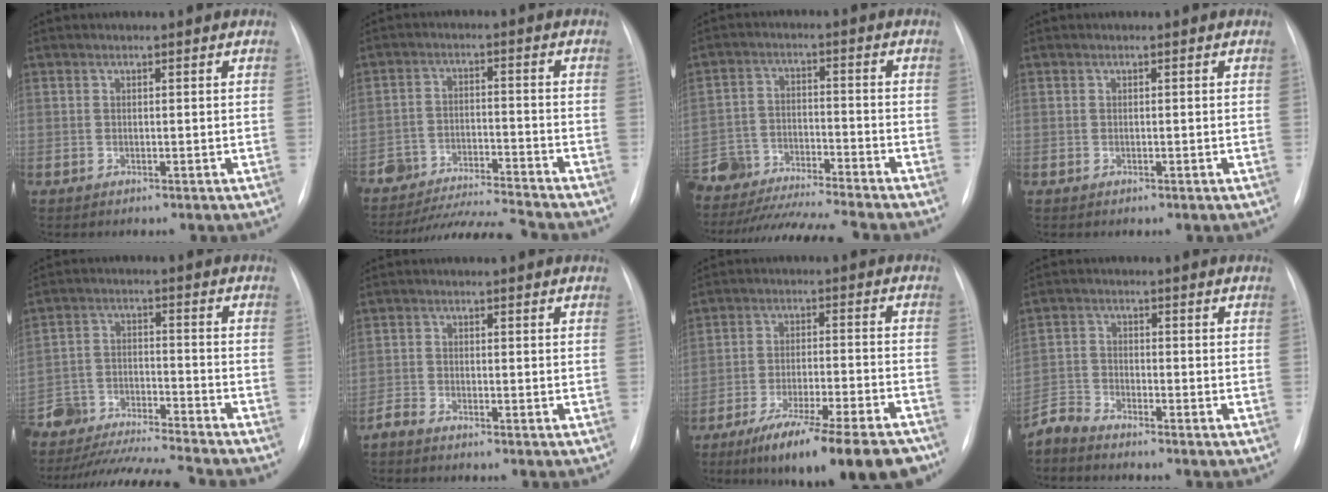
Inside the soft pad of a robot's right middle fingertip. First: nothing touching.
{"total": 13.0, "force": [-12.7, -0.7, 2.9], "torque": [-0.040, -0.005, -0.205]}
{"total": 19.5, "force": [-18.0, 0.7, 7.4], "torque": [-0.163, -0.021, -0.296]}
{"total": 0.0}
{"total": 21.4, "force": [-19.9, 0.8, 8.0], "torque": [-0.178, -0.033, -0.322]}
{"total": 1.6, "force": [-1.5, 0.1, 0.5], "torque": [-0.014, -0.003, -0.032]}
{"total": 18.6, "force": [-14.1, 2.1, 11.8], "torque": [-0.140, -0.007, -0.217]}
{"total": 1.9, "force": [-1.9, 0.0, 0.2], "torque": [-0.005, -0.006, -0.041]}